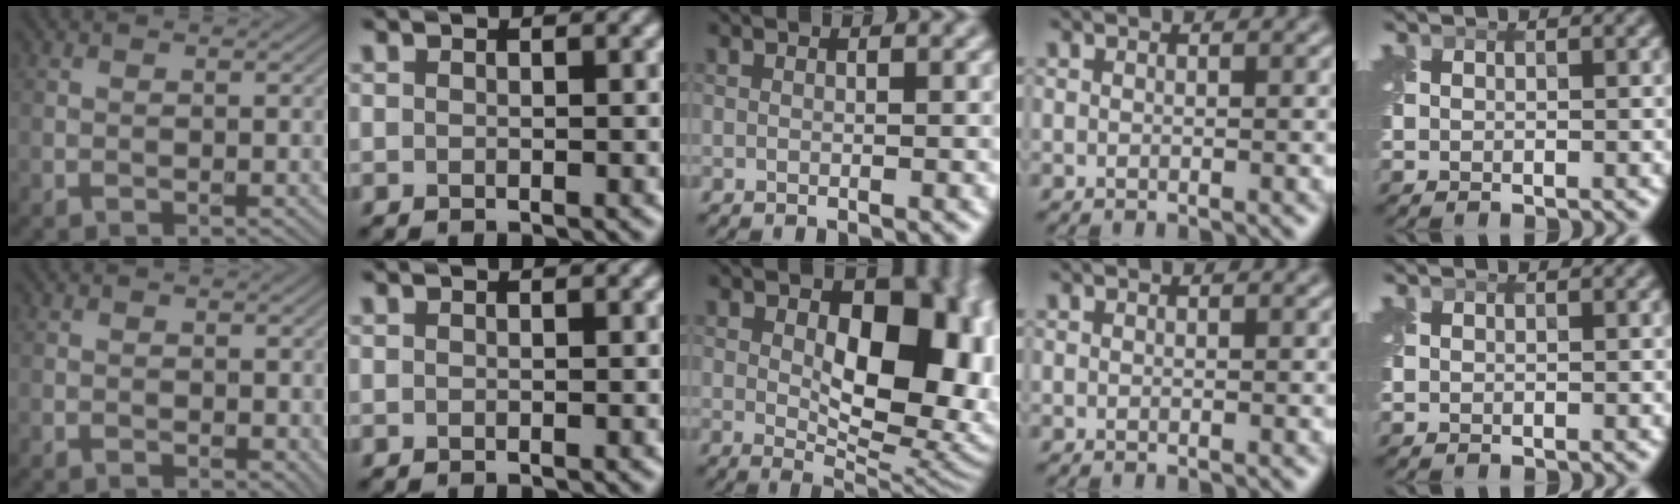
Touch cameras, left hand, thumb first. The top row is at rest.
{"thumb": {"total": 1.2, "force": [0.2, 0.8, 0.8], "torque": [-0.009, -0.004, 0.006]}, "middle": {"total": 12.0, "force": [1.6, 6.9, 9.6], "torque": [-0.113, -0.008, 0.031]}}